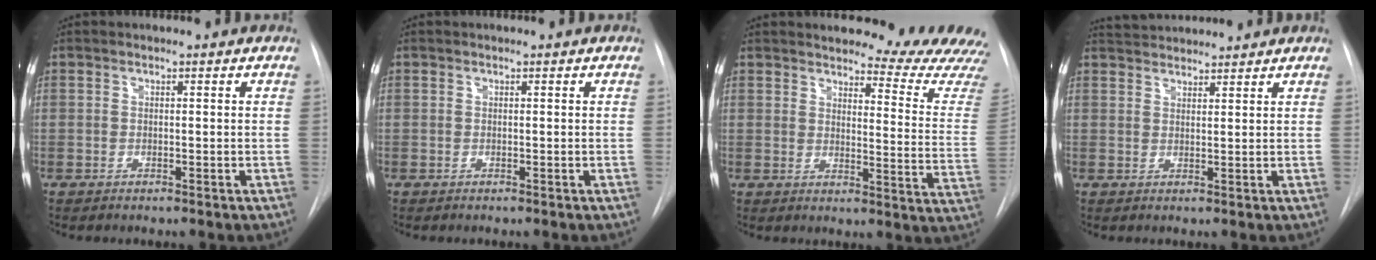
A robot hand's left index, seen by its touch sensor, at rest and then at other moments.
{"total": 0.0}
{"total": 17.1, "force": [16.5, 0.8, 4.2], "torque": [-0.042, -0.130, 0.170]}
{"total": 6.1, "force": [5.9, 0.6, 1.2], "torque": [-0.026, 0.037, 0.093]}